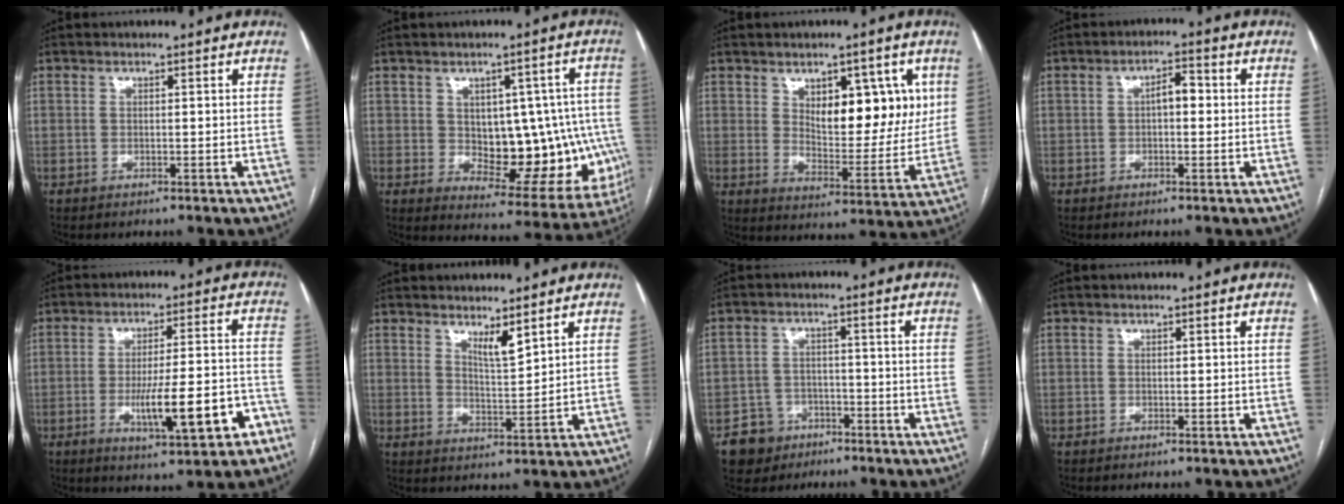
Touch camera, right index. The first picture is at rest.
{"total": 15.9, "force": [-0.4, 8.7, 13.2], "torque": [-0.158, 0.017, 0.022]}
{"total": 12.2, "force": [4.2, 5.5, 10.0], "torque": [-0.136, 0.004, 0.074]}
{"total": 3.4, "force": [0.1, 1.5, 3.0], "torque": [-0.046, 0.016, 0.000]}
{"total": 12.5, "force": [-5.1, 2.1, 11.2], "torque": [-0.169, 0.007, -0.067]}
{"total": 3.6, "force": [2.8, 0.4, 2.3], "torque": [-0.044, -0.016, 0.055]}
{"total": 5.9, "force": [-3.3, 4.8, 0.5], "torque": [-0.008, 0.011, -0.049]}
{"total": 0.0}